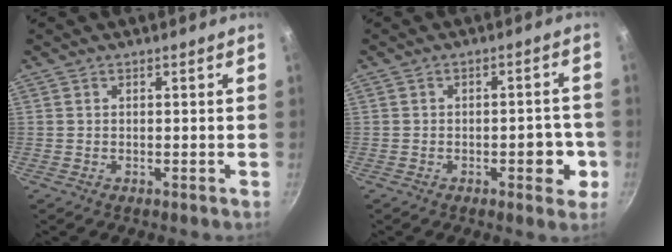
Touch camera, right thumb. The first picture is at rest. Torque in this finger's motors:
{"motor_torque": [0.98, 0.28, -0.18, 0.08, 0.01]}